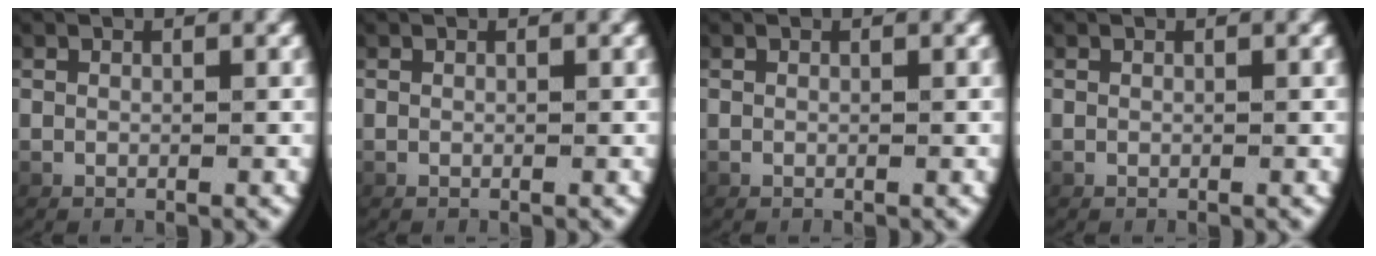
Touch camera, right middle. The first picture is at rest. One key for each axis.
{"total": 0.0}
{"total": 0.0}
{"total": 0.0}